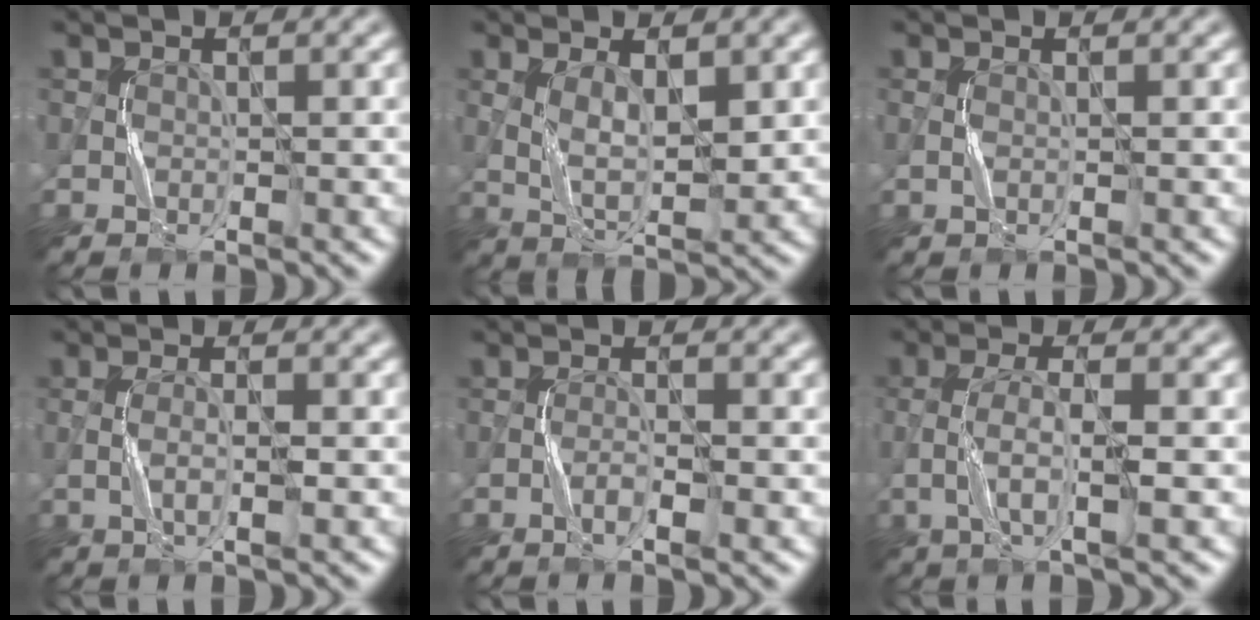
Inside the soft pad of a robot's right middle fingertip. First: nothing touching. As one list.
[{"total": 3.6, "force": [0.9, 1.3, 3.3], "torque": [-0.067, -0.007, 0.023]}, {"total": 0.5, "force": [0.1, 0.1, 0.5], "torque": [-0.016, 0.001, 0.000]}, {"total": 2.0, "force": [-0.3, 0.4, 2.0], "torque": [-0.044, 0.001, -0.010]}, {"total": 1.8, "force": [-0.8, 0.3, 1.6], "torque": [-0.030, 0.004, -0.017]}, {"total": 3.9, "force": [-0.8, 0.8, 3.7], "torque": [-0.077, 0.005, -0.020]}]